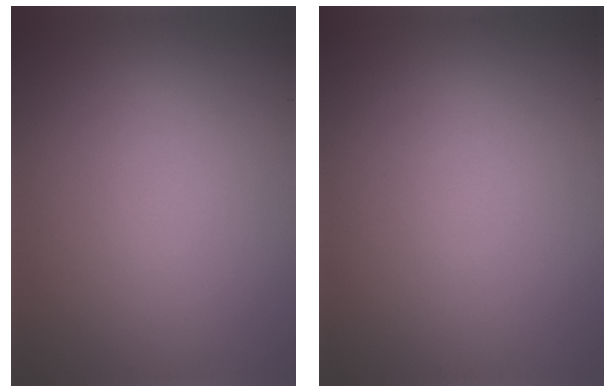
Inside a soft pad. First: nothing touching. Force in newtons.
{"total": 0.0}